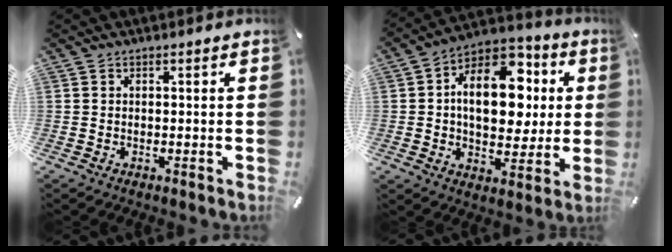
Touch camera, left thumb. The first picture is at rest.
{"total": 17.8, "force": [2.7, 11.7, 13.1], "torque": [-0.210, -0.009, 0.047]}